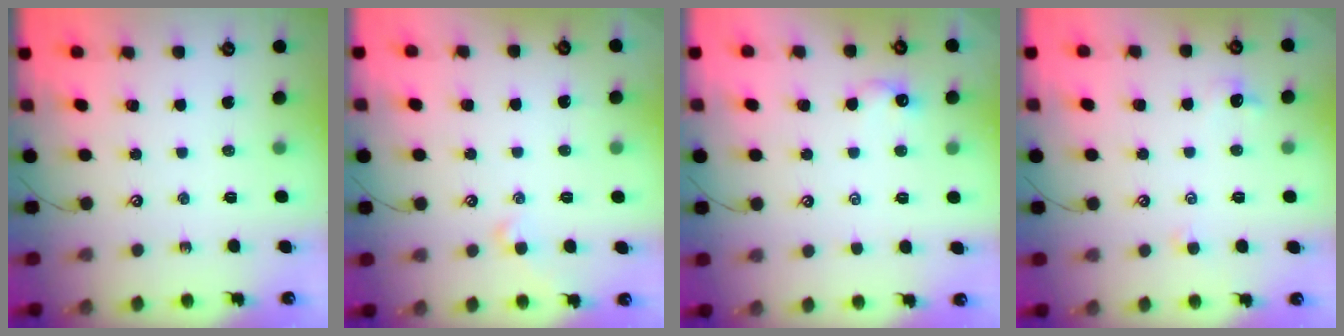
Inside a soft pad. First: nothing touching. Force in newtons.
{"total": 0.9, "press": 0.7, "slide": 0.5}
{"total": 0.8, "press": 0.6, "slide": 0.5}
{"total": 1.0, "press": 0.8, "slide": 0.5}